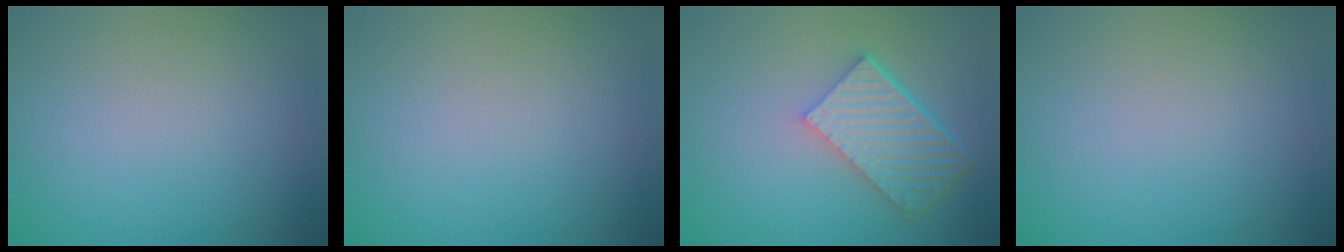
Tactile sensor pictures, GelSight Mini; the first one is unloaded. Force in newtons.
{"total": 0.0}
{"total": 6.3, "press": 4.4, "slide": 4.5}
{"total": 0.0}